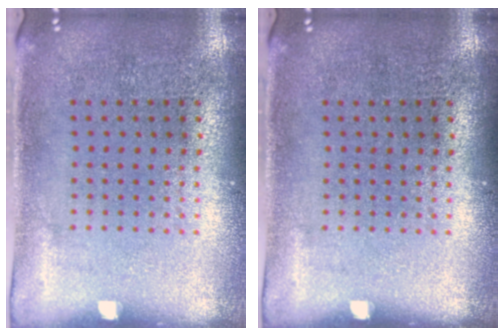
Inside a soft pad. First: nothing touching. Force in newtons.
{"total": 0.0}